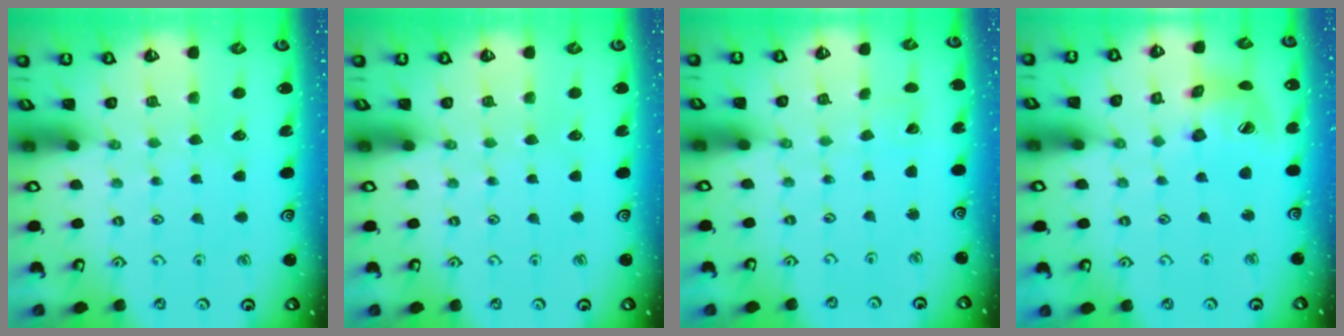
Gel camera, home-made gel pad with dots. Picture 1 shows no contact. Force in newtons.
{"total": 0.0}
{"total": 1.4, "press": 1.4, "slide": 0.1}
{"total": 15.9, "press": 15.8, "slide": 2.3}